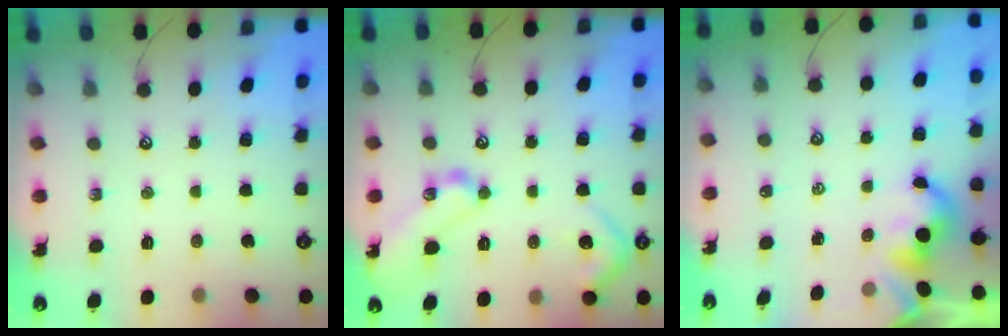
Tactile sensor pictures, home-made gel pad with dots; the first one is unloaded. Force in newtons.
{"total": 19.3, "press": 19.3, "slide": 0.8}
{"total": 2.5, "press": 2.5, "slide": 0.2}